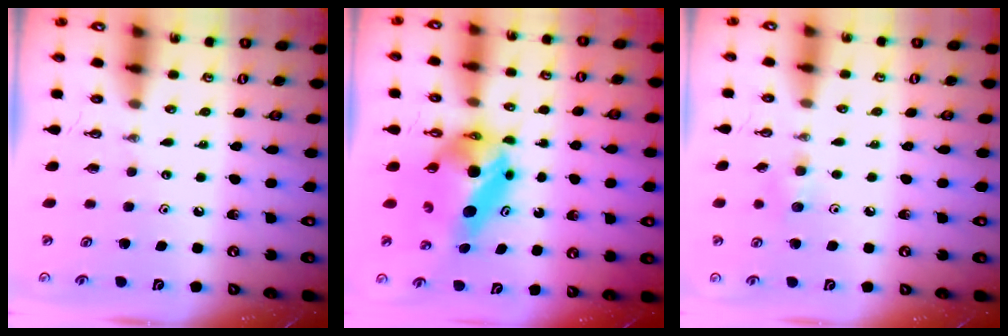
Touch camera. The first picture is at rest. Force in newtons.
{"total": 7.8, "press": 7.8, "slide": 0.6}
{"total": 7.4, "press": 6.9, "slide": 2.7}